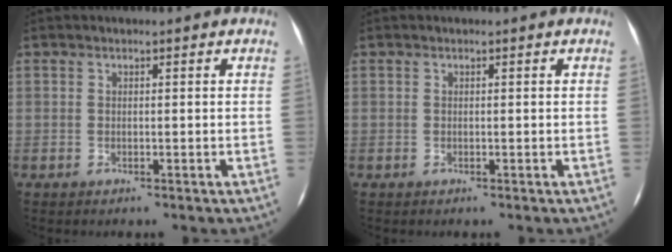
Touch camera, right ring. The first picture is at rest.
{"total": 0.0}